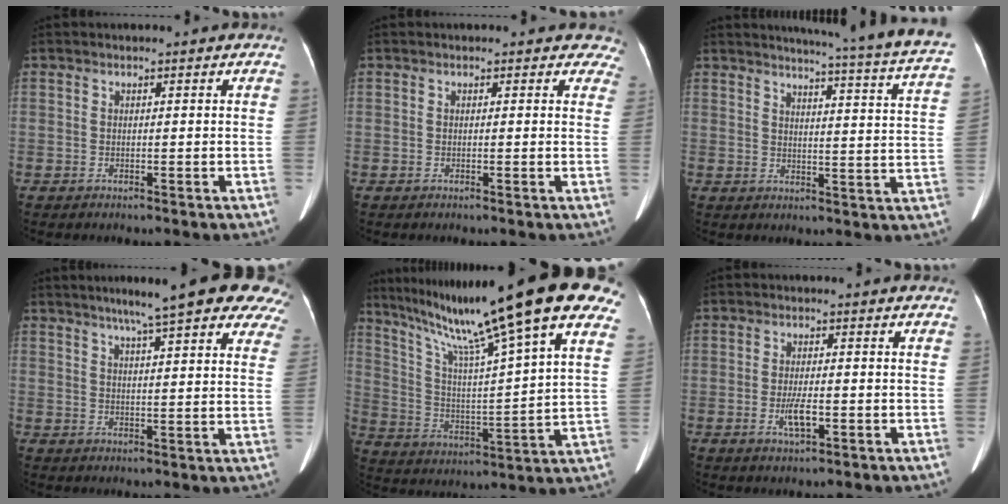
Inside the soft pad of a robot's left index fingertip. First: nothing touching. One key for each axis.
{"total": 2.6, "fx": 2.1, "fy": 1.5, "fz": -0.1, "tx": 0.027, "ty": -0.008, "tz": -0.004}
{"total": 19.5, "fx": 17.5, "fy": -1.1, "fz": 8.4, "tx": -0.115, "ty": -0.082, "tz": 0.189}
{"total": 18.0, "fx": 13.7, "fy": 2.6, "fz": 11.4, "tx": -0.150, "ty": 0.022, "tz": 0.160}
{"total": 30.0, "fx": 21.5, "fy": 1.9, "fz": 20.8, "tx": -0.332, "ty": 0.007, "tz": 0.314}
{"total": 3.5, "fx": -1.1, "fy": 0.9, "fz": 3.2, "tx": -0.065, "ty": -0.003, "tz": -0.017}